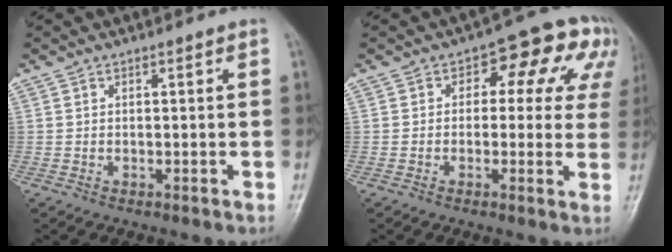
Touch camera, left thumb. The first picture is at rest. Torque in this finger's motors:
{"motor_torque": [0.16, 0.44, 0.31, 0.43, 0.08]}